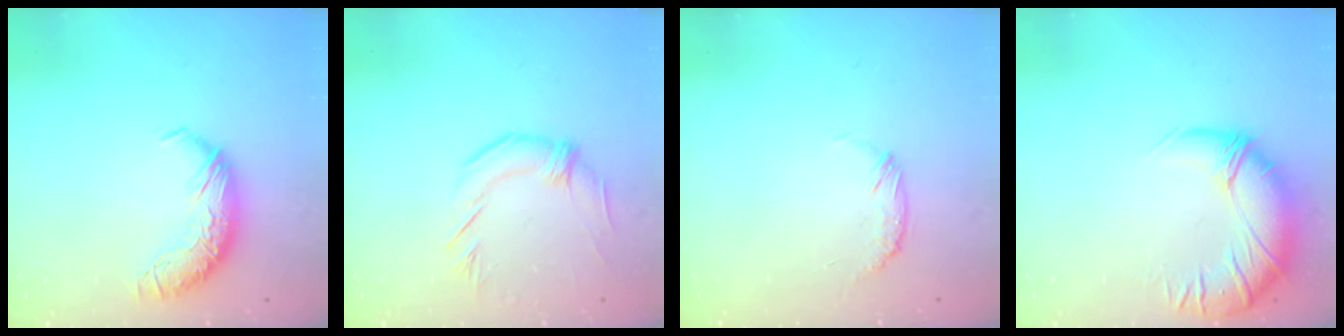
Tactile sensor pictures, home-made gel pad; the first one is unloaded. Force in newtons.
{"total": 1.3, "press": 1.3, "slide": 0.4}
{"total": 5.0, "press": 4.9, "slide": 1.3}
{"total": 2.9, "press": 0.1, "slide": 2.9}